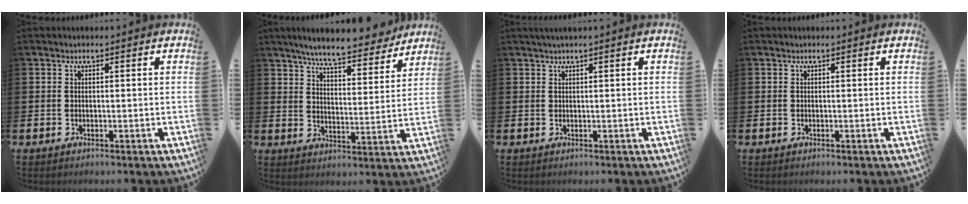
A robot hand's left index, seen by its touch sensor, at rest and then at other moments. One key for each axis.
{"total": 7.4, "fx": 6.9, "fy": 0.9, "fz": 2.4, "tx": -0.064, "ty": -0.044, "tz": 0.117}
{"total": 1.0, "fx": 0.7, "fy": -0.1, "fz": 0.7, "tx": -0.018, "ty": 0.004, "tz": 0.014}
{"total": 0.0}